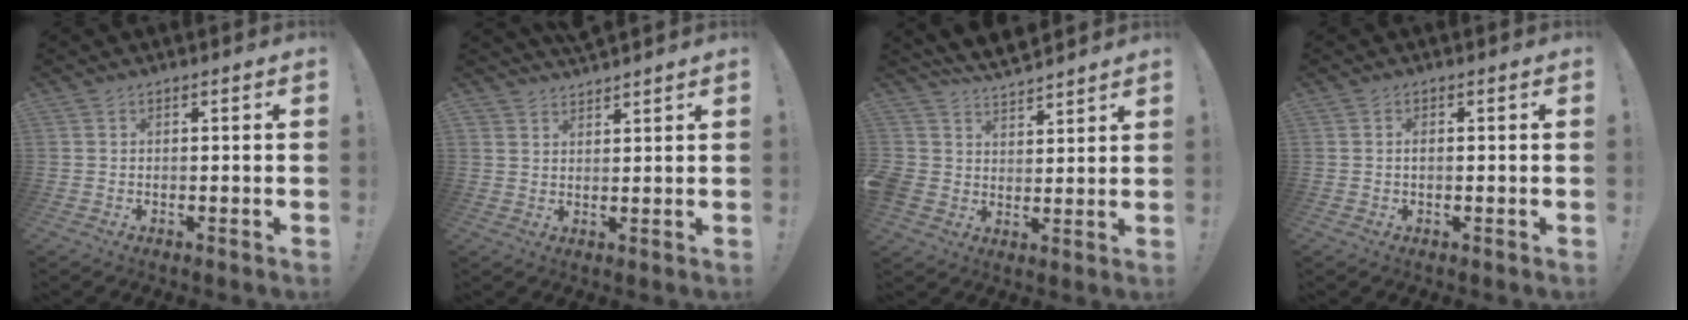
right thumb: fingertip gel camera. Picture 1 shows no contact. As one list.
[{"total": 2.8, "force": [2.8, 0.7, -0.1], "torque": [0.010, -0.021, 0.051]}, {"total": 7.4, "force": [5.6, 4.5, 1.8], "torque": [-0.046, -0.041, 0.113]}, {"total": 1.0, "force": [0.0, 0.5, 0.9], "torque": [-0.019, 0.003, 0.000]}]